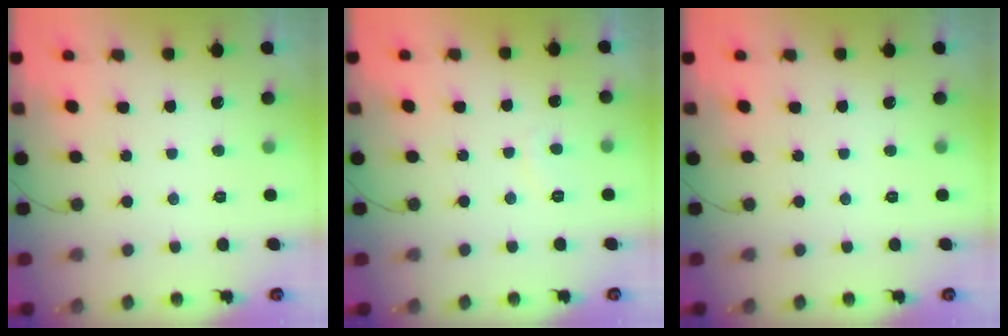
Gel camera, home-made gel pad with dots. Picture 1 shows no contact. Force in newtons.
{"total": 2.0, "press": 1.9, "slide": 0.6}
{"total": 0.0}